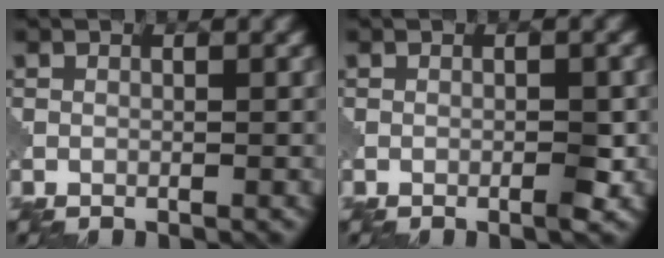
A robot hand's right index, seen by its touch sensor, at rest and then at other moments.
{"total": 1.0, "force": [-0.5, 0.1, 0.9], "torque": [-0.013, 0.003, -0.007]}